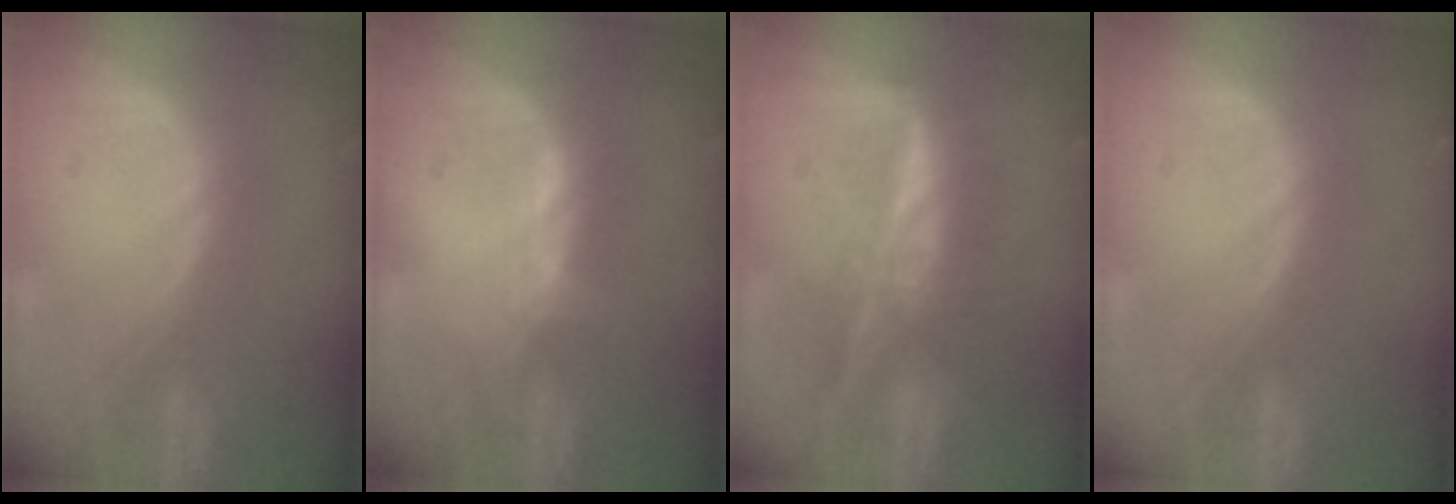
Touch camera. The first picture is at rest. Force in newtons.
{"total": 1.6, "press": 1.5, "slide": 0.6}
{"total": 7.0, "press": 6.0, "slide": 3.7}
{"total": 0.0}